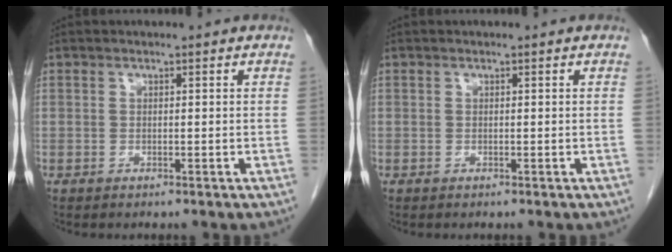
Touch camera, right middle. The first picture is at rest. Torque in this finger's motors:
{"motor_torque": [0.00, 0.00, 0.00, 0.00]}